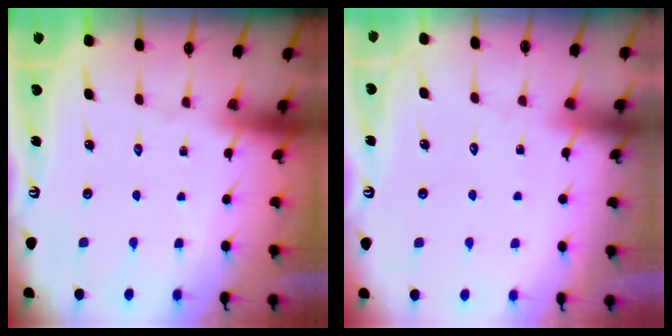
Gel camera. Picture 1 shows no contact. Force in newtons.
{"total": 4.0, "press": 4.0, "slide": 0.4}